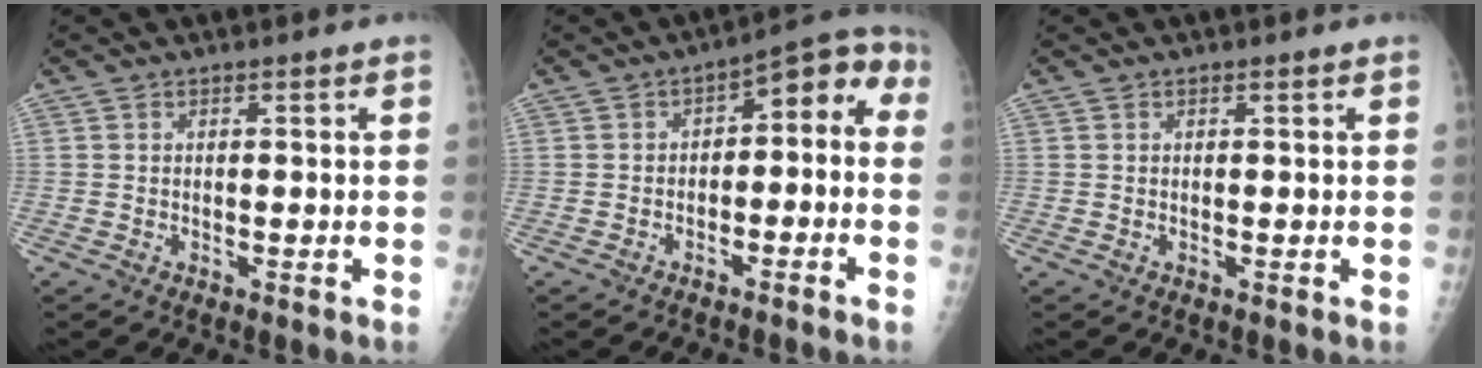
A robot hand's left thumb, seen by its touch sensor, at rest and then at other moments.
{"total": 8.4, "force": [-1.9, 5.2, 6.3], "torque": [-0.044, 0.059, -0.036]}
{"total": 0.0}